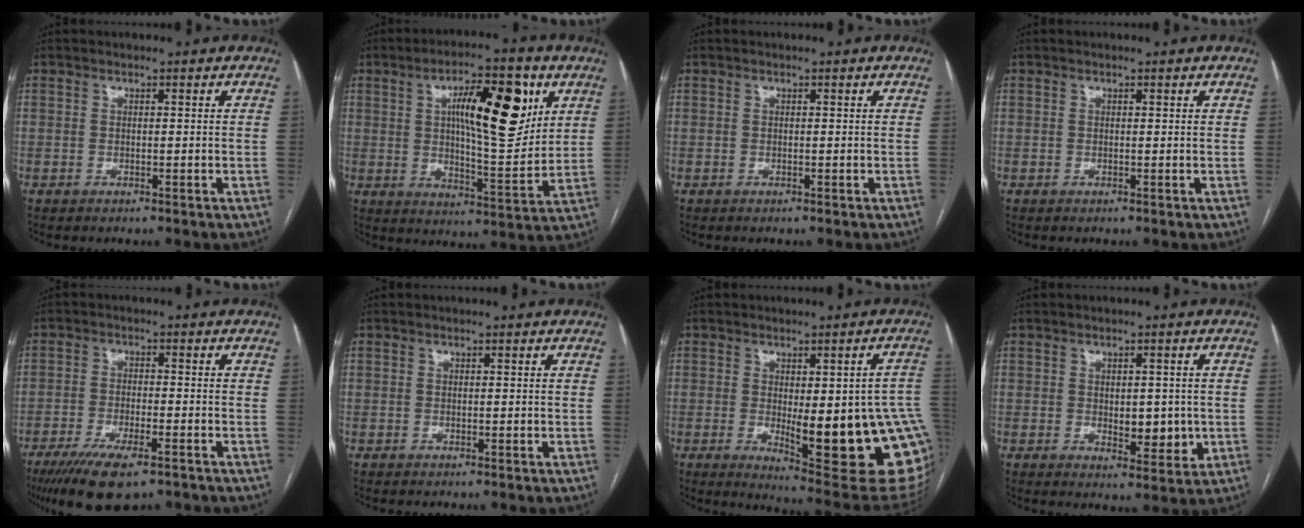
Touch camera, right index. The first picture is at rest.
{"total": 15.9, "force": [5.5, 4.2, 14.3], "torque": [-0.220, 0.009, 0.088]}
{"total": 0.0}
{"total": 0.0}
{"total": 10.6, "force": [-7.3, 2.6, 7.2], "torque": [-0.121, -0.021, -0.116]}
{"total": 0.0}
{"total": 21.2, "force": [-3.3, 4.2, 20.5], "torque": [-0.172, -0.009, -0.021]}
{"total": 5.7, "force": [-0.4, 2.7, 5.0], "torque": [-0.065, -0.006, 0.005]}